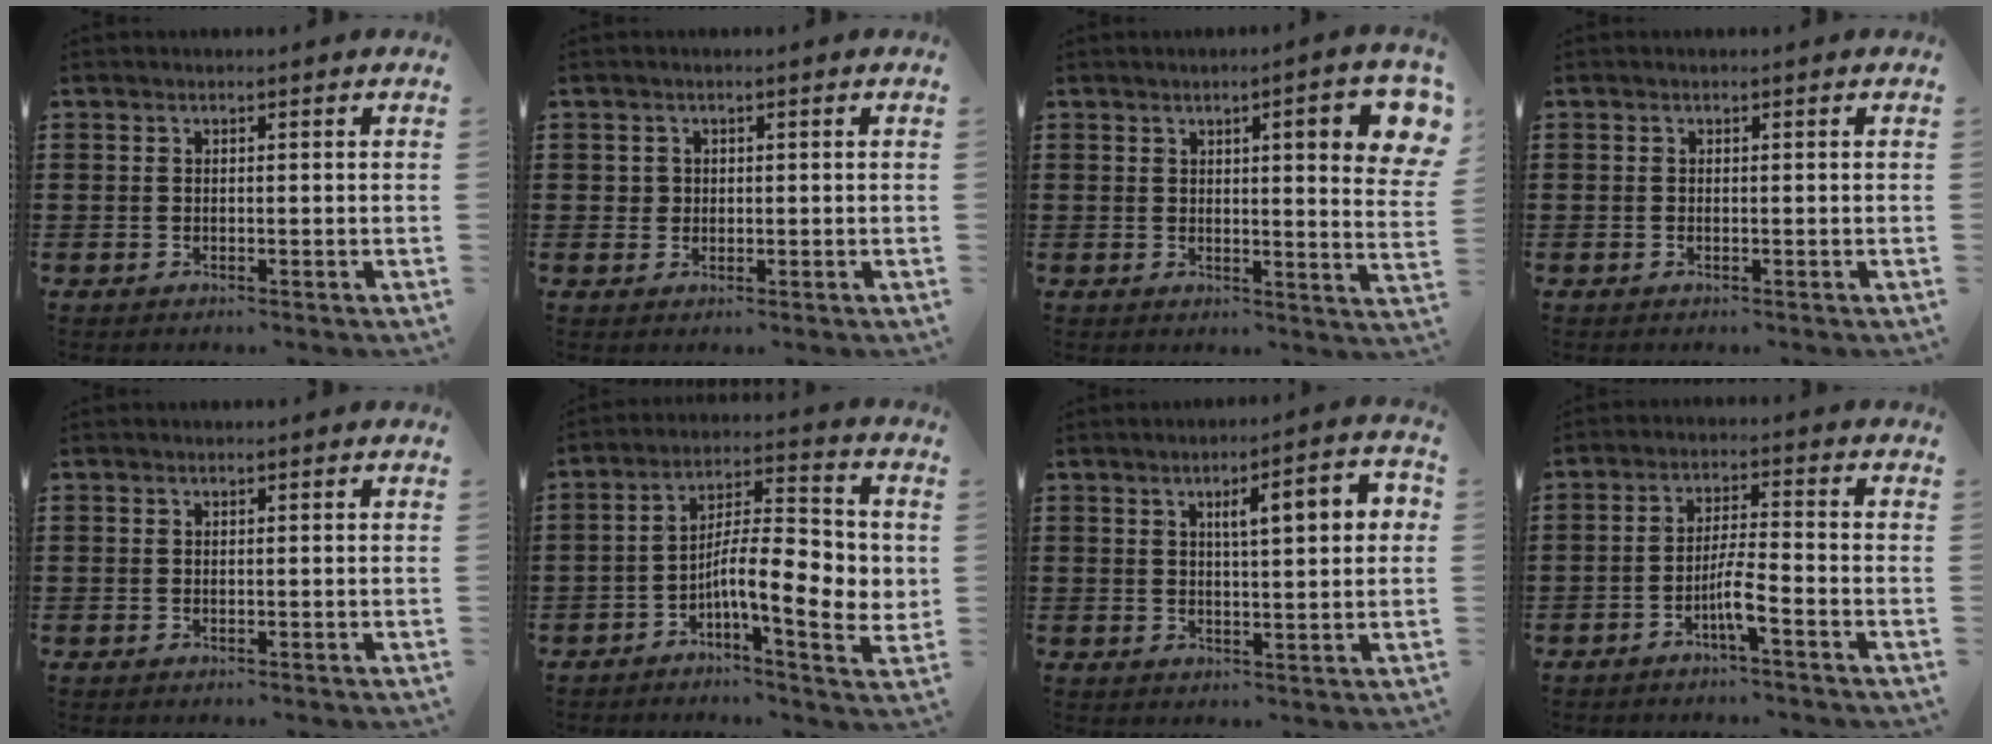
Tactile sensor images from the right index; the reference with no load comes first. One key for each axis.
{"total": 1.2, "fx": 0.3, "fy": 1.2, "fz": 0.1, "tx": -0.005, "ty": 0.006, "tz": 0.005}
{"total": 8.2, "fx": 3.1, "fy": 1.3, "fz": 7.5, "tx": -0.102, "ty": -0.014, "tz": 0.044}
{"total": 0.0}
{"total": 0.0}
{"total": 10.4, "fx": -1.6, "fy": 3.2, "fz": 9.8, "tx": -0.157, "ty": -0.014, "tz": -0.027}
{"total": 5.9, "fx": 1.5, "fy": 1.3, "fz": 5.5, "tx": -0.085, "ty": -0.005, "tz": 0.015}
{"total": 4.6, "fx": -2.8, "fy": 0.1, "fz": 3.7, "tx": -0.079, "ty": -0.008, "tz": -0.056}